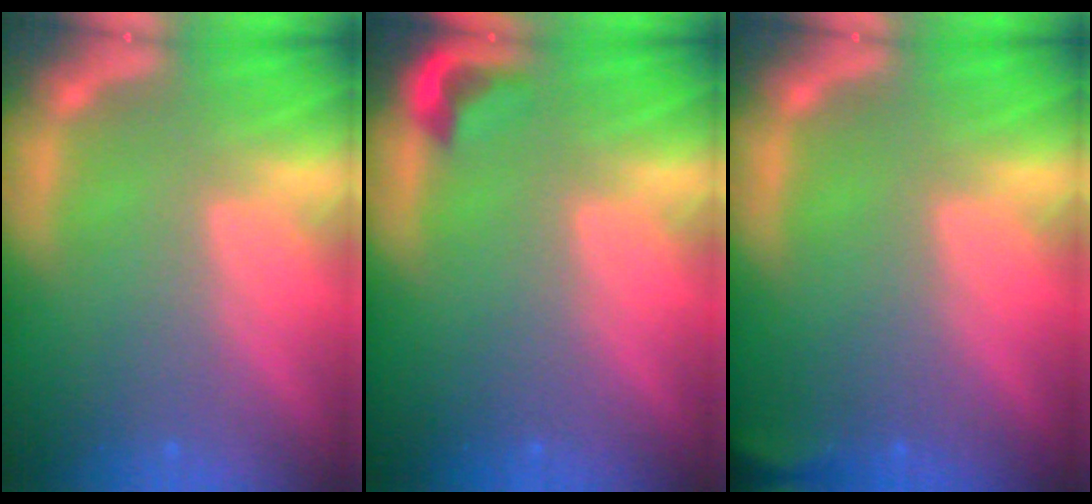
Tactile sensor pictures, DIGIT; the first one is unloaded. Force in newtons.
{"total": 1.9}
{"total": 2.4}